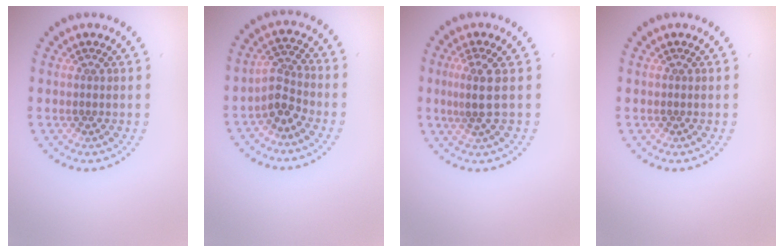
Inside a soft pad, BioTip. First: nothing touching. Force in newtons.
{"total": 2.6, "press": 2.0, "slide": 1.6}
{"total": 2.5, "press": 1.9, "slide": 1.6}
{"total": 0.0}